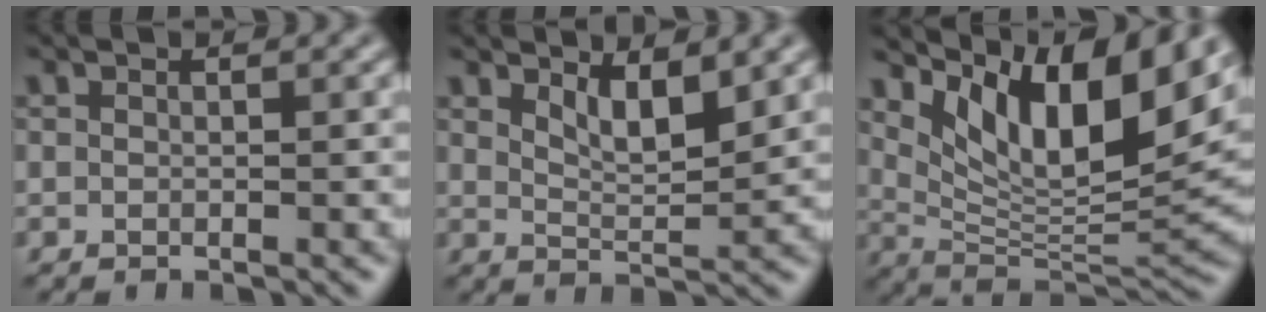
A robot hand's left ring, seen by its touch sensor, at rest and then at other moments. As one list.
[{"total": 3.3, "force": [2.0, 1.0, 2.4], "torque": [-0.045, -0.010, 0.038]}, {"total": 11.4, "force": [6.3, 3.8, 8.7], "torque": [-0.143, -0.007, 0.121]}]